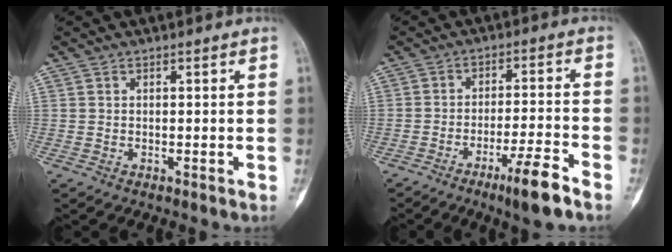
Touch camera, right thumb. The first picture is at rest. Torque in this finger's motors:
{"motor_torque": [2.37, 1.21, 1.10, -1.42, 0.42]}